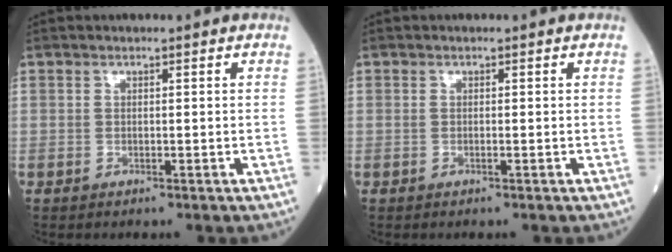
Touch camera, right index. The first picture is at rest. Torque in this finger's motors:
{"motor_torque": [0.16, -0.09, 0.06, 0.01]}